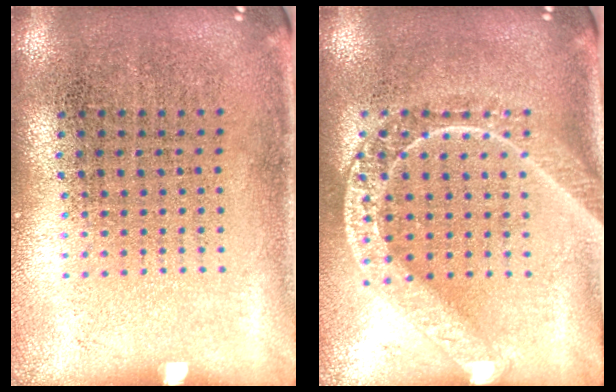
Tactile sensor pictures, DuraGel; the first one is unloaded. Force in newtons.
{"total": 1.8, "press": 1.7, "slide": 0.6}